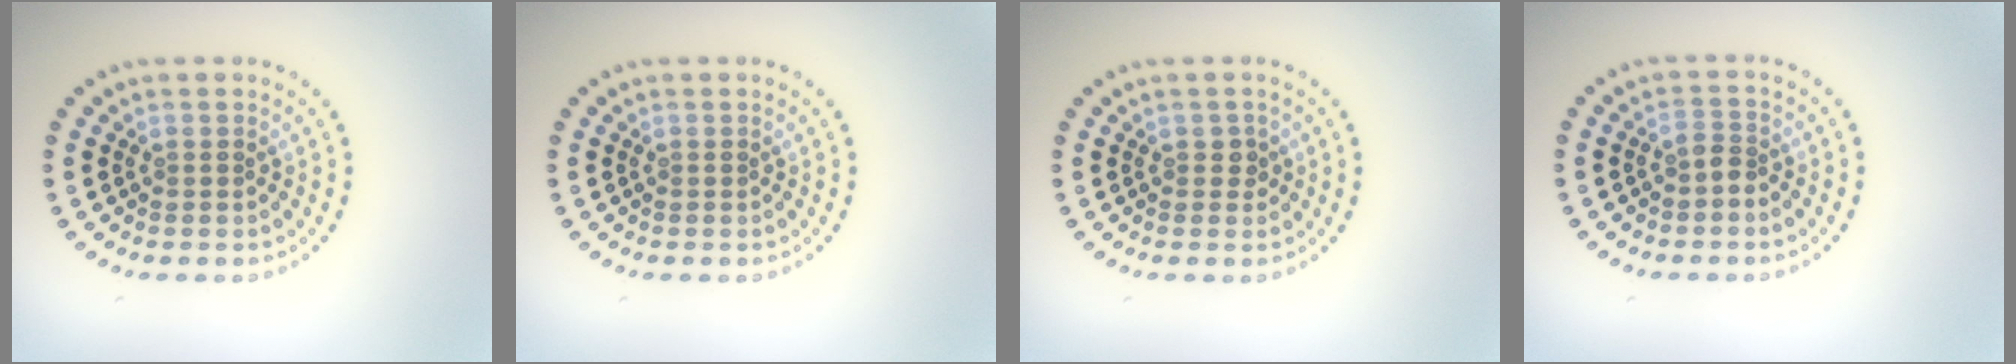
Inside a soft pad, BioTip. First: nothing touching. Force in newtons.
{"total": 0.0}
{"total": 0.8, "press": 0.8, "slide": 0.3}
{"total": 1.4, "press": 1.0, "slide": 1.0}